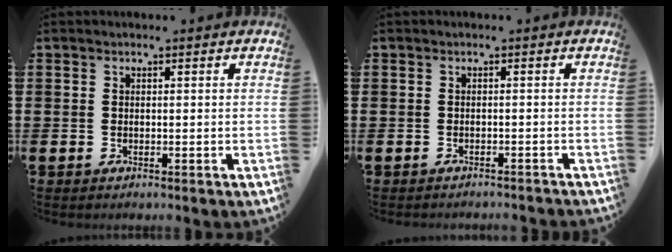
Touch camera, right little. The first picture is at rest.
{"total": 0.7, "force": [-0.7, 0.0, 0.0], "torque": [0.000, -0.001, -0.015]}